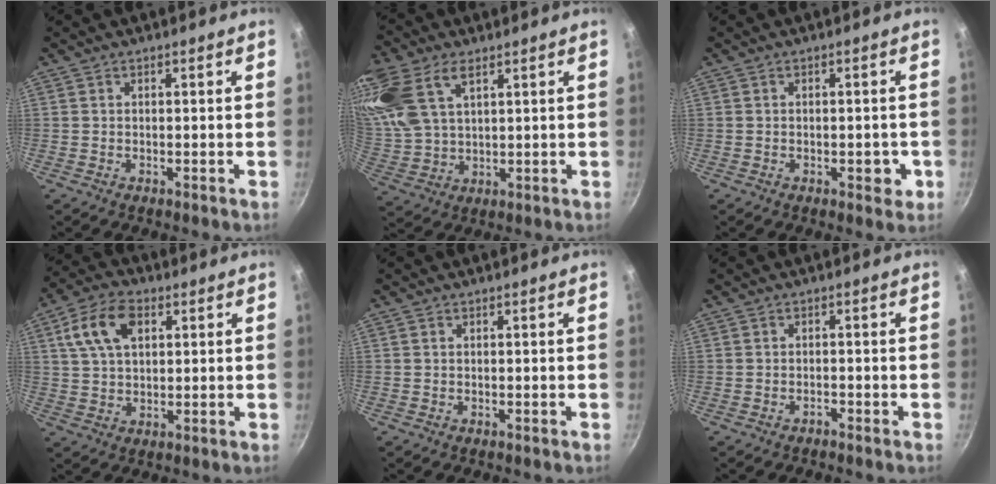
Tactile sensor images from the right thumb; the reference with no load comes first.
{"total": 18.5, "force": [8.1, 10.7, 12.7], "torque": [-0.314, 0.011, 0.159]}
{"total": 3.3, "force": [-1.1, 1.7, 2.6], "torque": [-0.020, 0.006, -0.010]}
{"total": 10.4, "force": [3.7, 6.2, 7.5], "torque": [-0.135, 0.006, 0.065]}
{"total": 0.0}
{"total": 0.7, "force": [-0.6, 0.3, 0.1], "torque": [-0.003, 0.004, -0.013]}